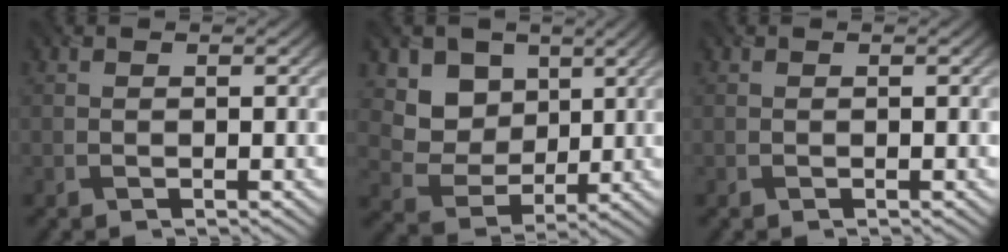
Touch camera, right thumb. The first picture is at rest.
{"total": 7.6, "force": [3.5, 5.9, 3.2], "torque": [-0.094, -0.032, 0.074]}
{"total": 0.0}